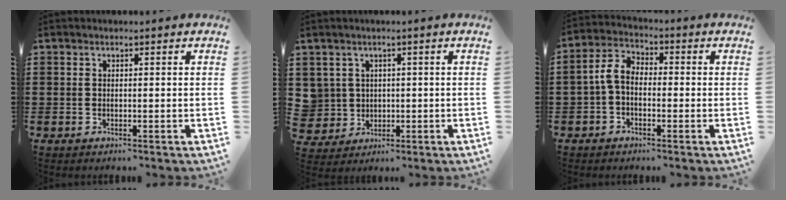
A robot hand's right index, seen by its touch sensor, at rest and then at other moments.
{"total": 3.7, "force": [0.9, 3.6, 0.1], "torque": [-0.022, 0.014, 0.016]}
{"total": 4.2, "force": [-0.9, 2.7, 3.1], "torque": [-0.087, 0.003, -0.026]}